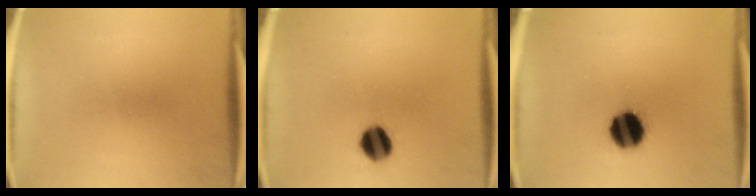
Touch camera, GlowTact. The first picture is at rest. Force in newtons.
{"total": 7.5}
{"total": 12.2}